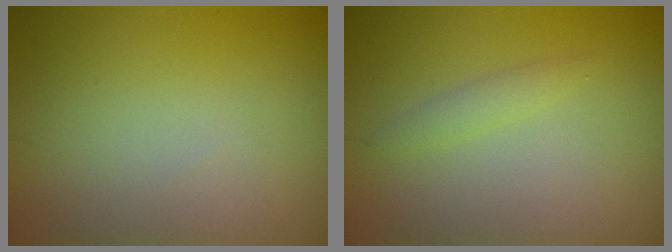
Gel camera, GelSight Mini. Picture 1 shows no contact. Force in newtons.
{"total": 1.1, "press": 1.1, "slide": 0.0}